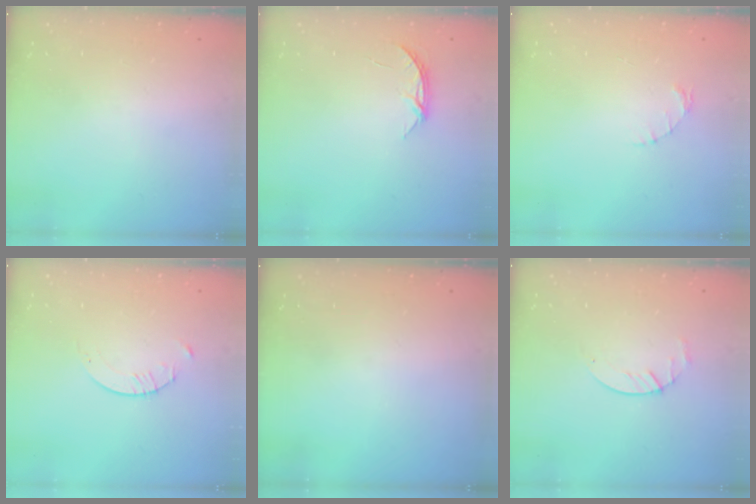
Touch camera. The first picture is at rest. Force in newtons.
{"total": 4.0, "press": 4.0, "slide": 0.4}
{"total": 1.6, "press": 1.5, "slide": 0.3}
{"total": 2.1, "press": 2.1, "slide": 0.3}
{"total": 0.0}
{"total": 2.9, "press": 2.9, "slide": 0.4}